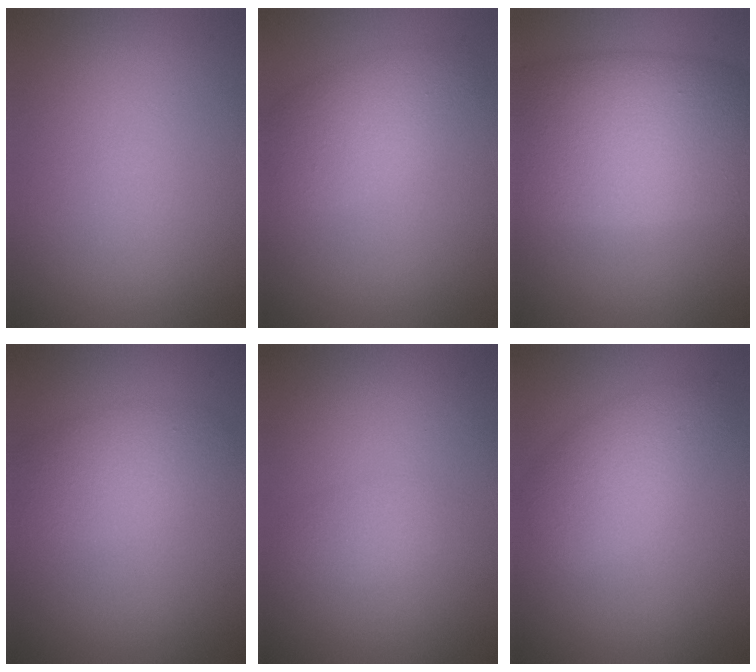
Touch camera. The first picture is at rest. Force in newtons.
{"total": 3.6, "press": 3.6, "slide": 0.1}
{"total": 11.3, "press": 11.3, "slide": 0.6}
{"total": 3.2, "press": 3.2, "slide": 0.1}
{"total": 1.4, "press": 1.4, "slide": 0.0}
{"total": 3.9, "press": 3.9, "slide": 0.1}